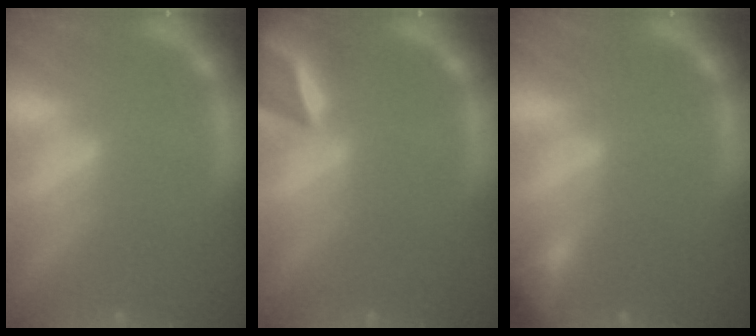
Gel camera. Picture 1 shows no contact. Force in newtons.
{"total": 4.9}
{"total": 2.4}